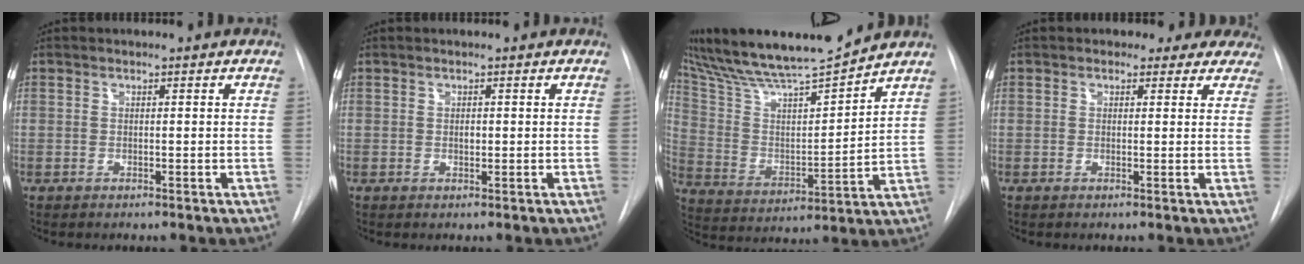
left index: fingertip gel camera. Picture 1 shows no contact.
{"total": 0.7, "force": [0.1, 0.4, 0.5], "torque": [-0.009, 0.001, 0.002]}
{"total": 16.0, "force": [15.0, -0.6, 5.5], "torque": [-0.108, -0.018, 0.262]}
{"total": 6.5, "force": [5.5, 3.3, 0.6], "torque": [0.023, 0.006, 0.039]}